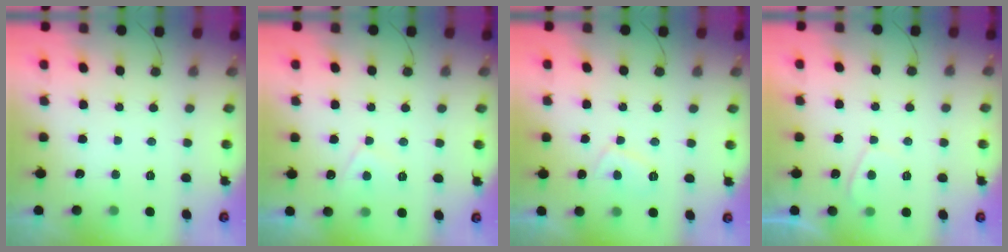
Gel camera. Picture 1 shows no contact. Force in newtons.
{"total": 3.0, "press": 3.0, "slide": 0.4}
{"total": 2.8, "press": 2.7, "slide": 0.9}
{"total": 2.4, "press": 2.3, "slide": 0.7}